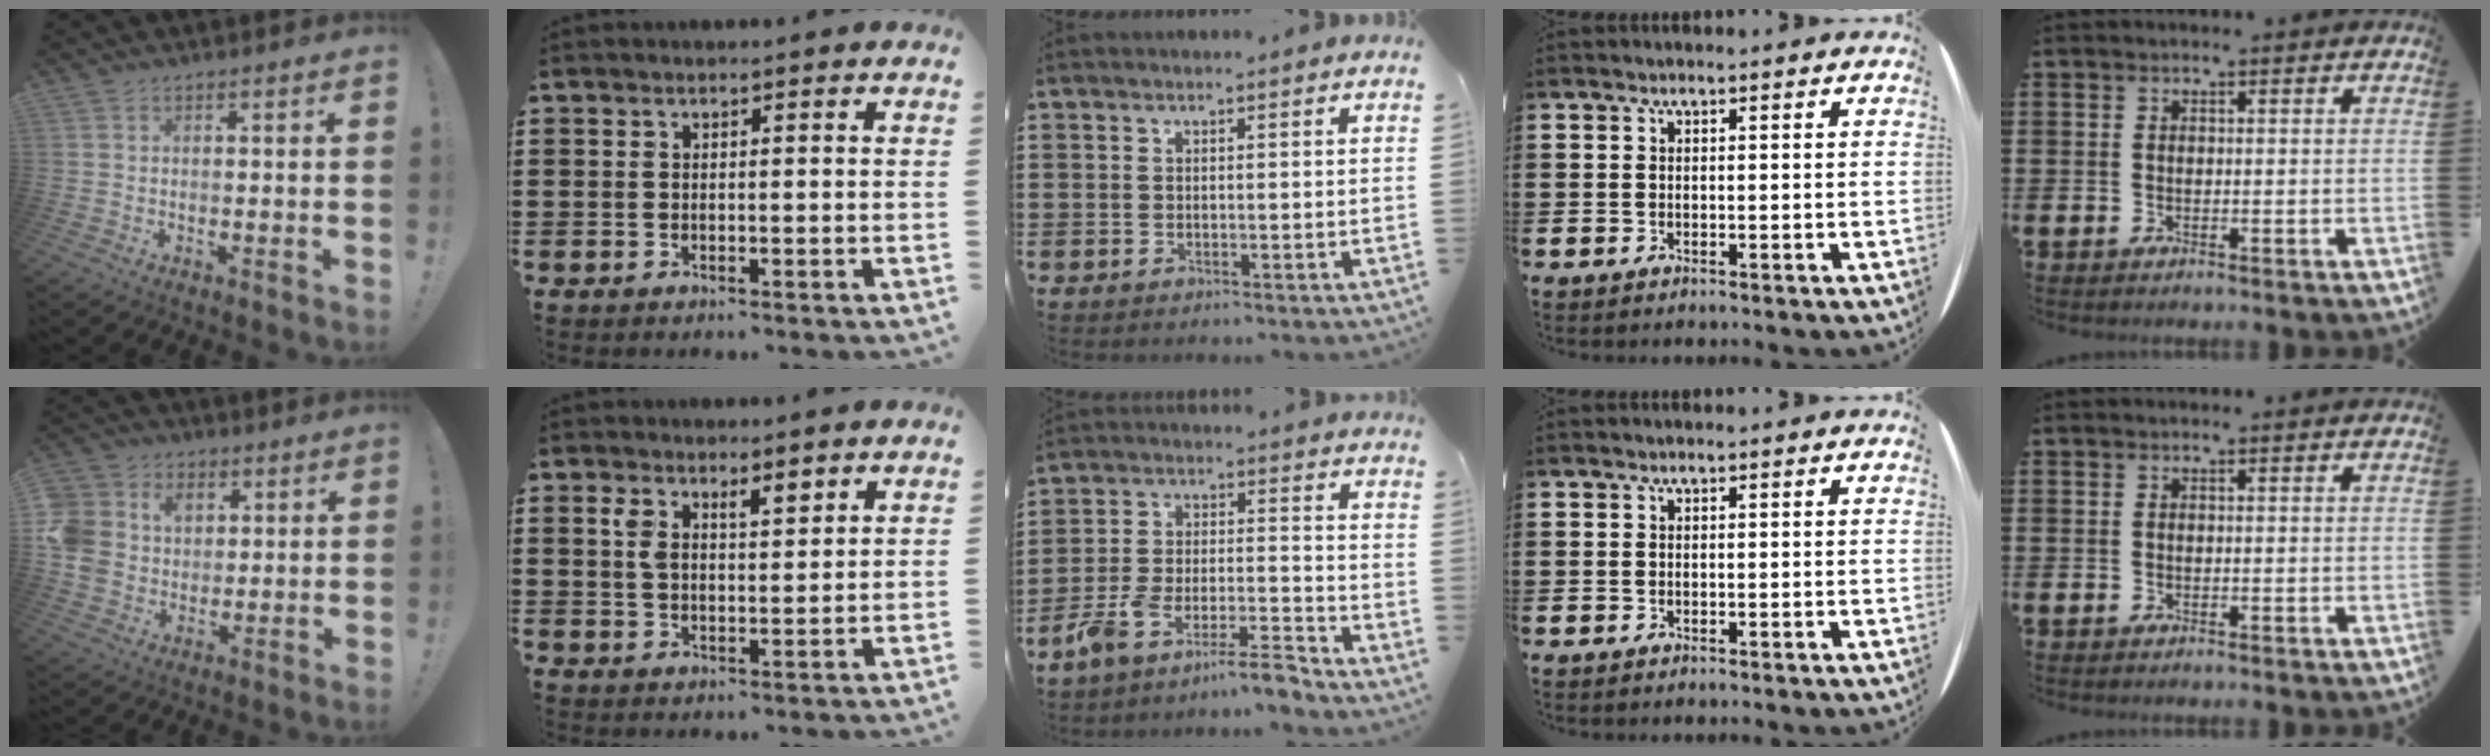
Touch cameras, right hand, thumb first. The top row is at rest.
{"thumb": {"total": 11.6, "force": [2.7, 10.2, 4.9], "torque": [-0.109, -0.013, 0.054]}, "index": {"total": 3.9, "force": [2.5, 1.5, 2.6], "torque": [-0.057, 0.006, 0.045]}, "middle": {"total": 8.0, "force": [-7.5, 0.0, 2.7], "torque": [-0.055, 0.005, -0.149]}}